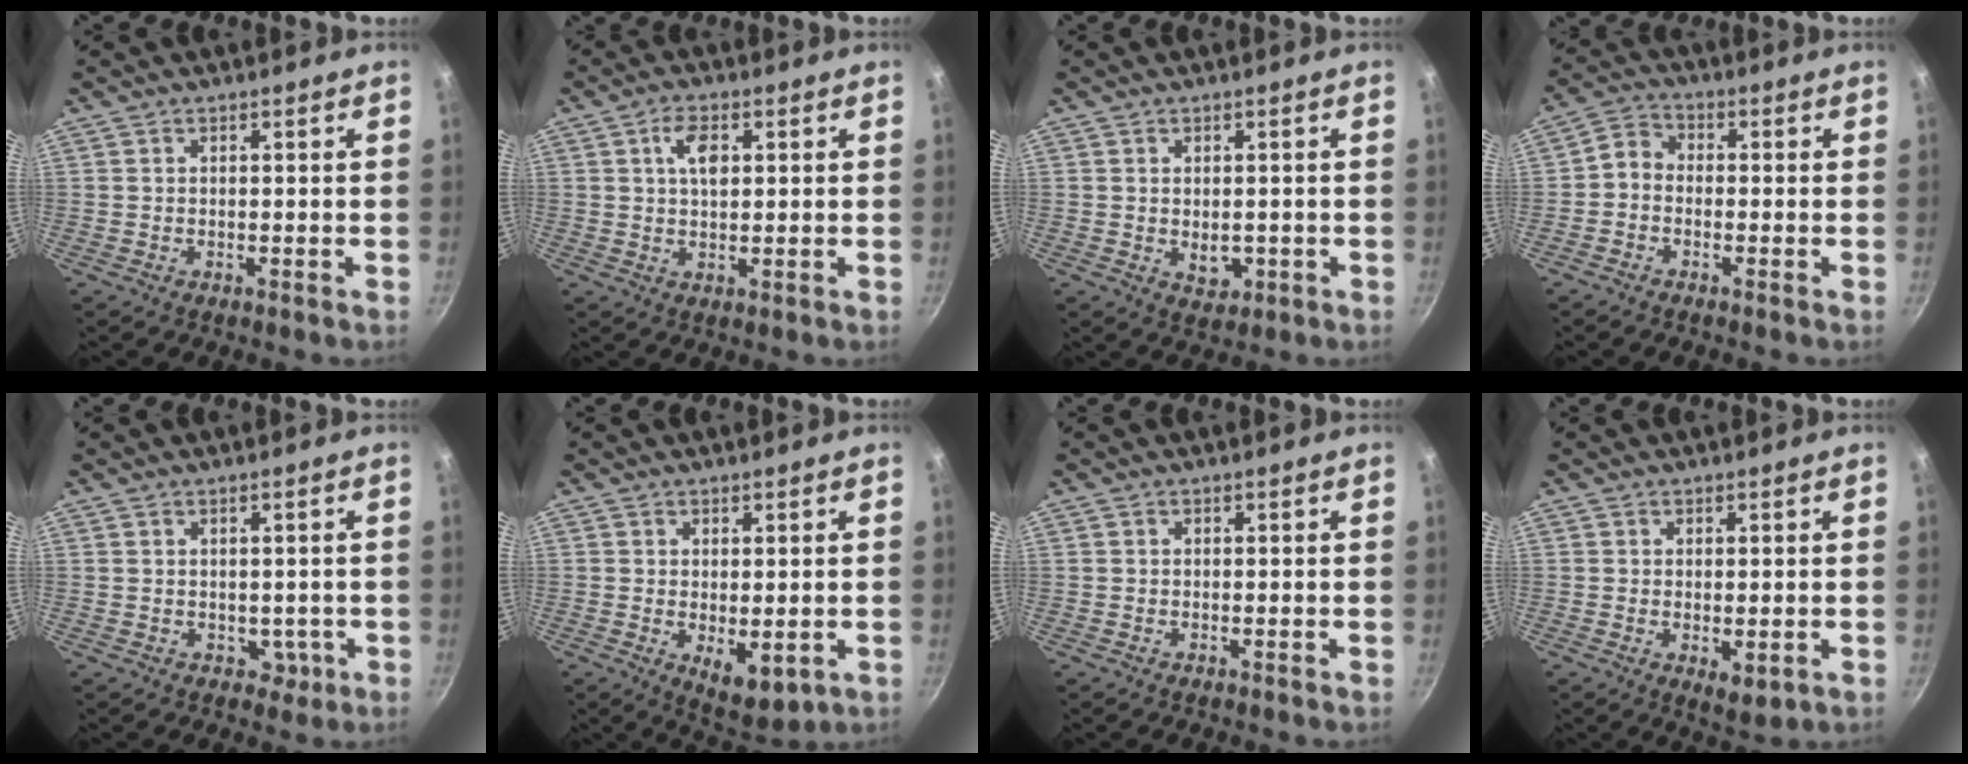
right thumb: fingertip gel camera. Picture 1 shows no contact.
{"total": 5.2, "force": [1.5, 2.8, 4.1], "torque": [-0.060, -0.002, 0.025]}
{"total": 3.4, "force": [-0.4, 2.4, 2.4], "torque": [-0.028, -0.004, 0.002]}
{"total": 3.7, "force": [-1.3, 2.9, 2.0], "torque": [-0.037, 0.025, -0.040]}
{"total": 2.2, "force": [-0.3, 1.9, 1.1], "torque": [0.005, 0.007, 0.005]}
{"total": 6.6, "force": [-0.7, 3.4, 5.6], "torque": [-0.070, -0.020, 0.002]}
{"total": 0.0}
{"total": 3.7, "force": [-0.4, 1.8, 3.2], "torque": [-0.050, -0.016, -0.002]}